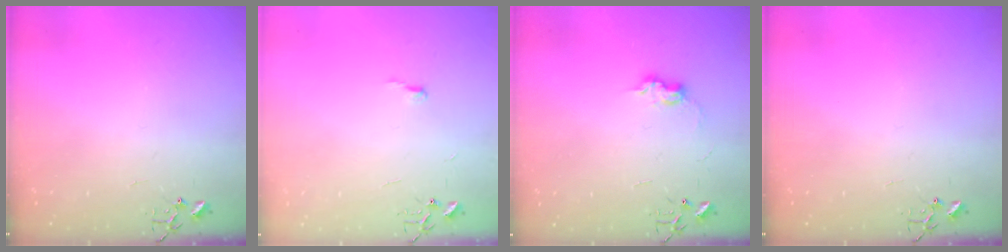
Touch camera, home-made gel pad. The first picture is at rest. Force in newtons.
{"total": 3.7, "press": 3.7, "slide": 0.3}
{"total": 7.4, "press": 7.4, "slide": 0.4}
{"total": 0.0}